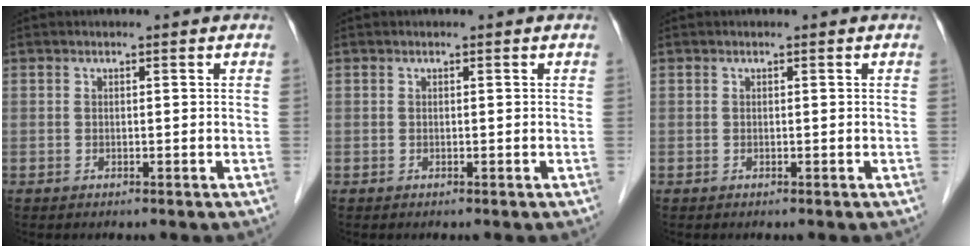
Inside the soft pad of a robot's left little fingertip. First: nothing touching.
{"total": 0.0}
{"total": 0.0}